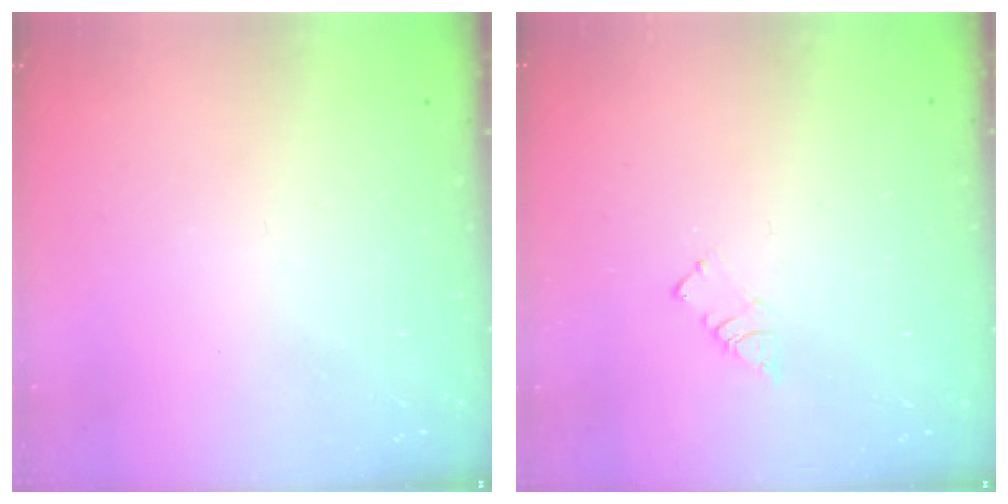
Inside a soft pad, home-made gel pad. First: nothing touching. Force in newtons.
{"total": 2.6, "press": 2.6, "slide": 0.3}